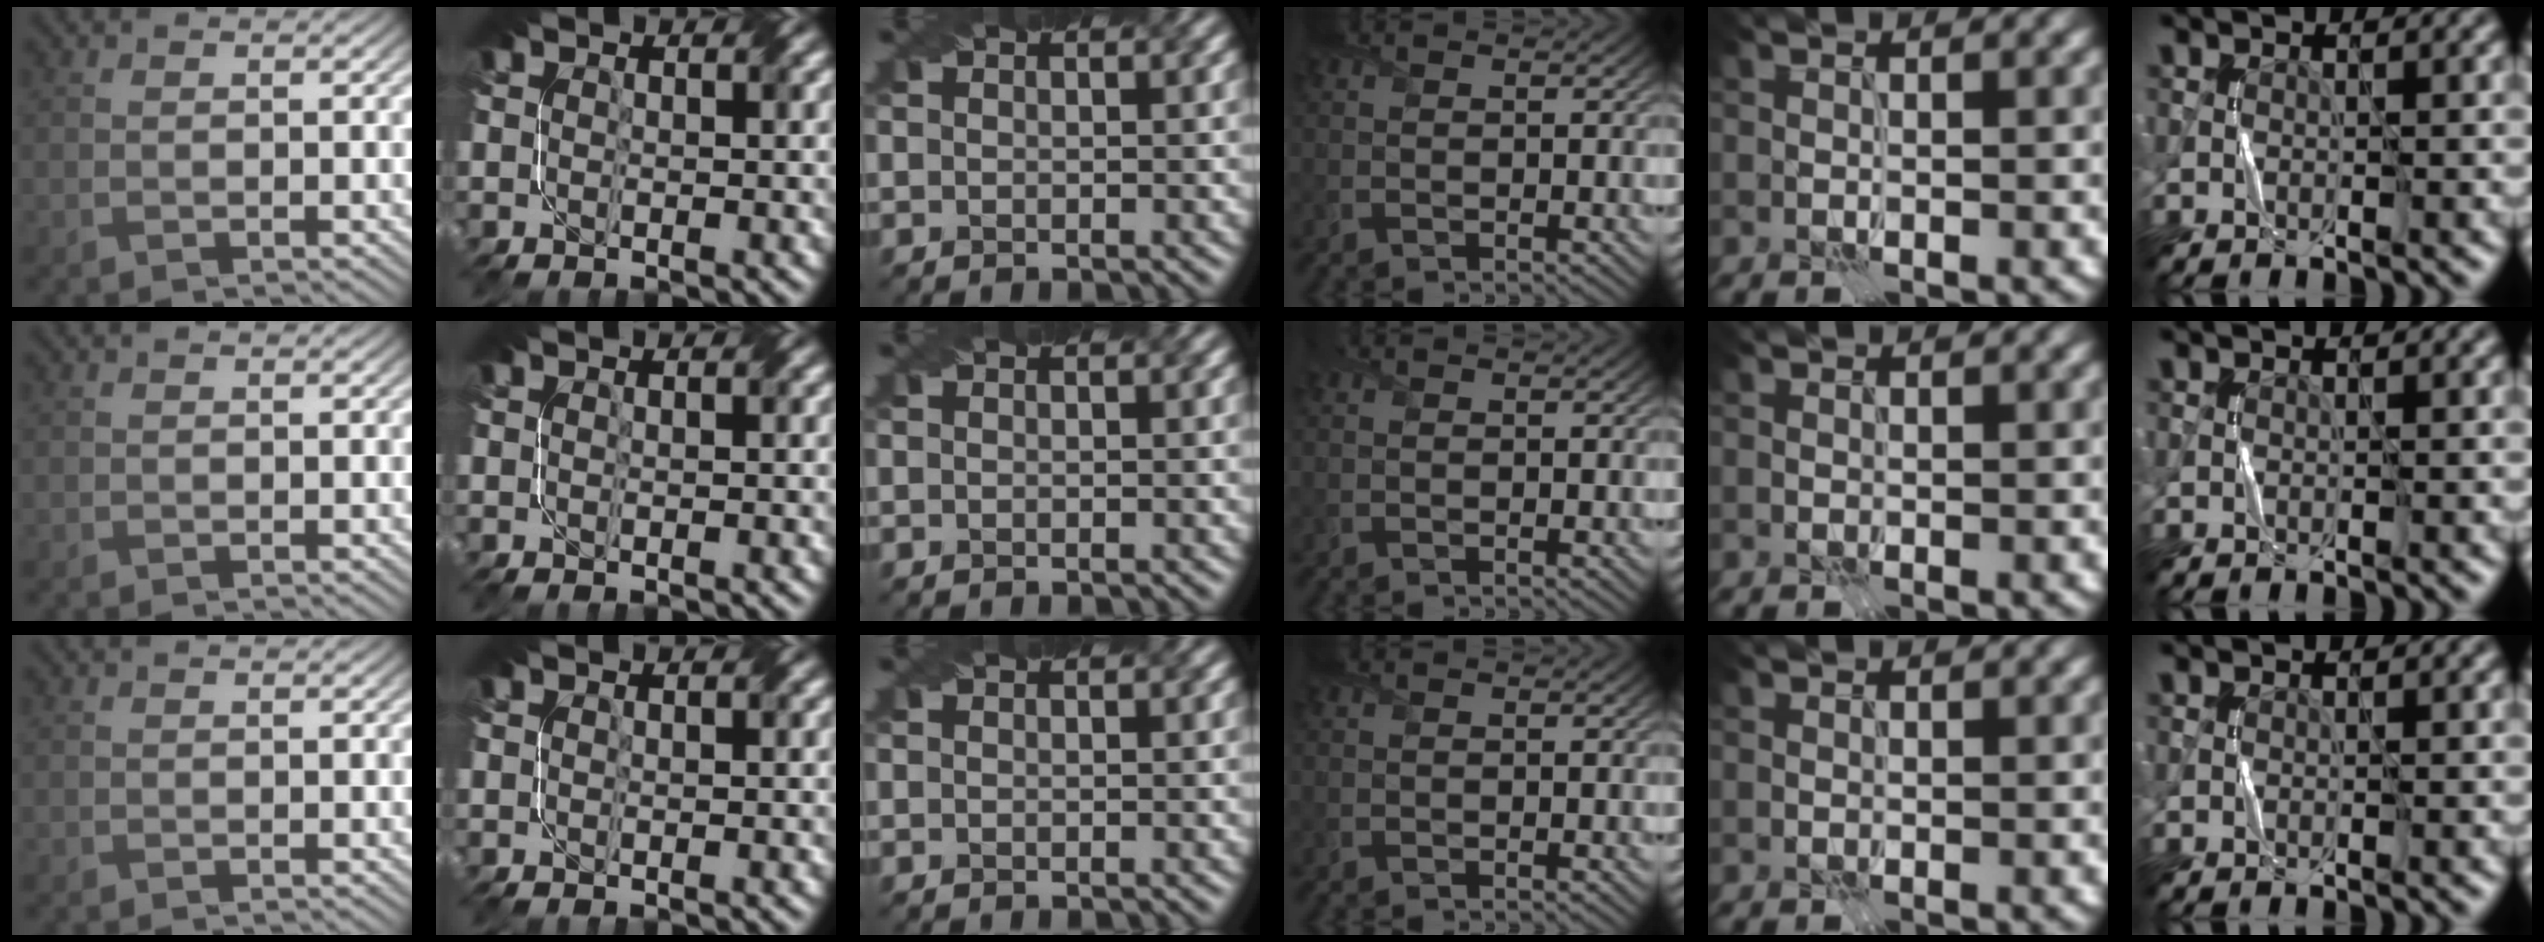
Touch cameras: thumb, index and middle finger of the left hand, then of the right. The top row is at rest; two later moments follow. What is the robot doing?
{"motion": "fold", "object": "napkin"}